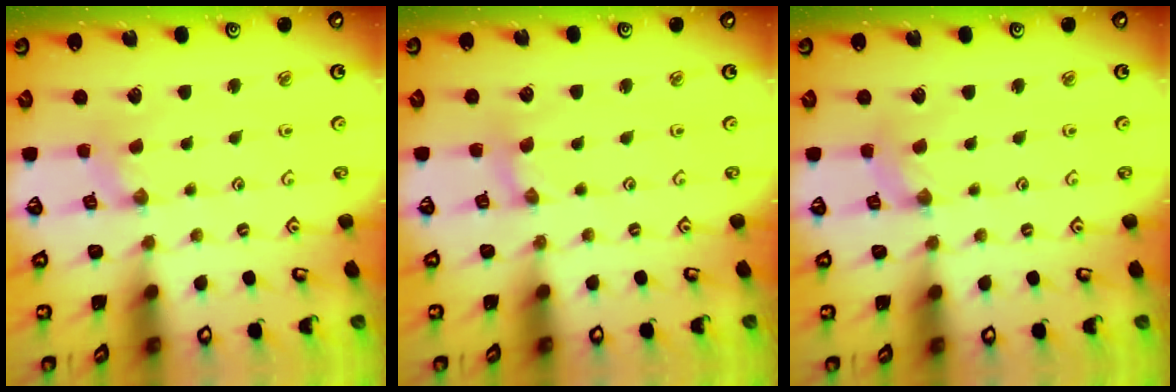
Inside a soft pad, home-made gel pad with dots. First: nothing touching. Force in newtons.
{"total": 0.8, "press": 0.8, "slide": 0.2}
{"total": 1.2, "press": 1.2, "slide": 0.2}